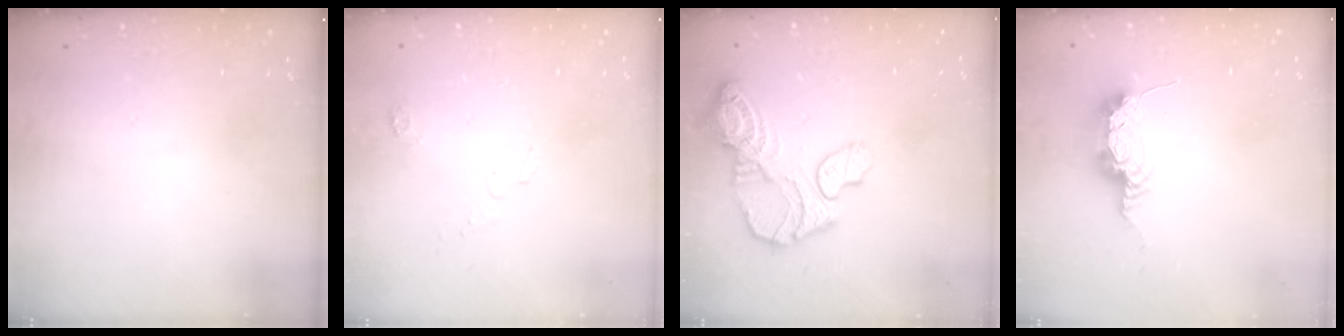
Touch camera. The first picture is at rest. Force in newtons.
{"total": 2.4, "press": 2.4, "slide": 0.3}
{"total": 14.6, "press": 14.5, "slide": 1.5}
{"total": 12.1, "press": 9.4, "slide": 7.5}